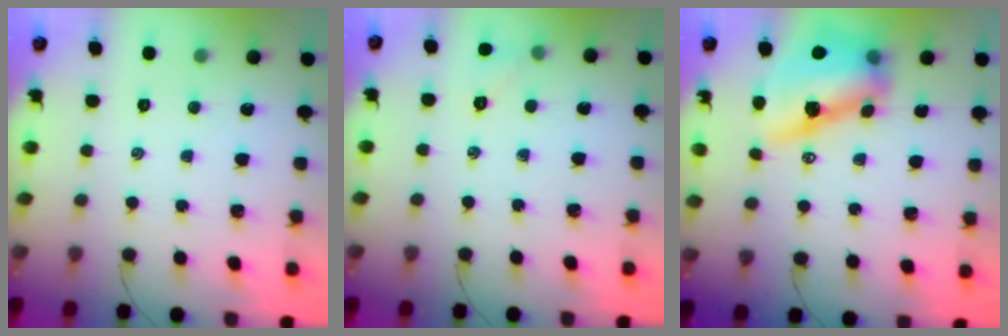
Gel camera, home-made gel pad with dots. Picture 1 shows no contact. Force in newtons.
{"total": 4.8, "press": 4.6, "slide": 1.4}
{"total": 12.8, "press": 12.4, "slide": 3.5}